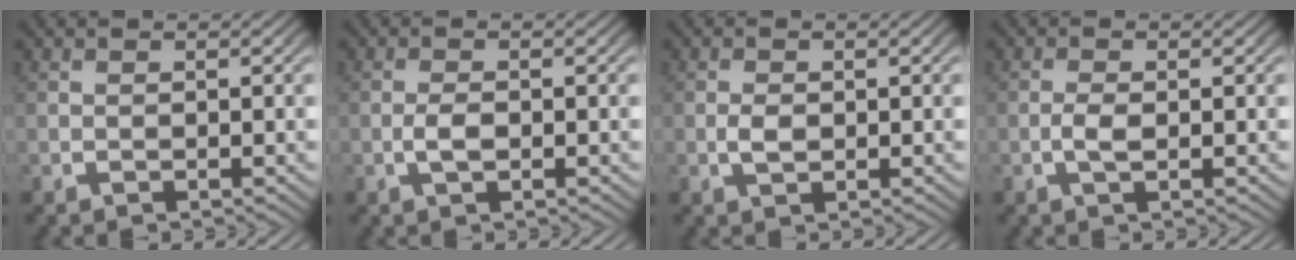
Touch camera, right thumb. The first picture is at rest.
{"total": 1.7, "force": [-0.4, 0.9, 1.4], "torque": [-0.036, -0.005, -0.006]}
{"total": 1.6, "force": [-0.1, 1.1, 1.2], "torque": [-0.031, -0.008, 0.003]}
{"total": 1.6, "force": [-0.2, 0.7, 1.4], "torque": [-0.040, -0.006, -0.004]}